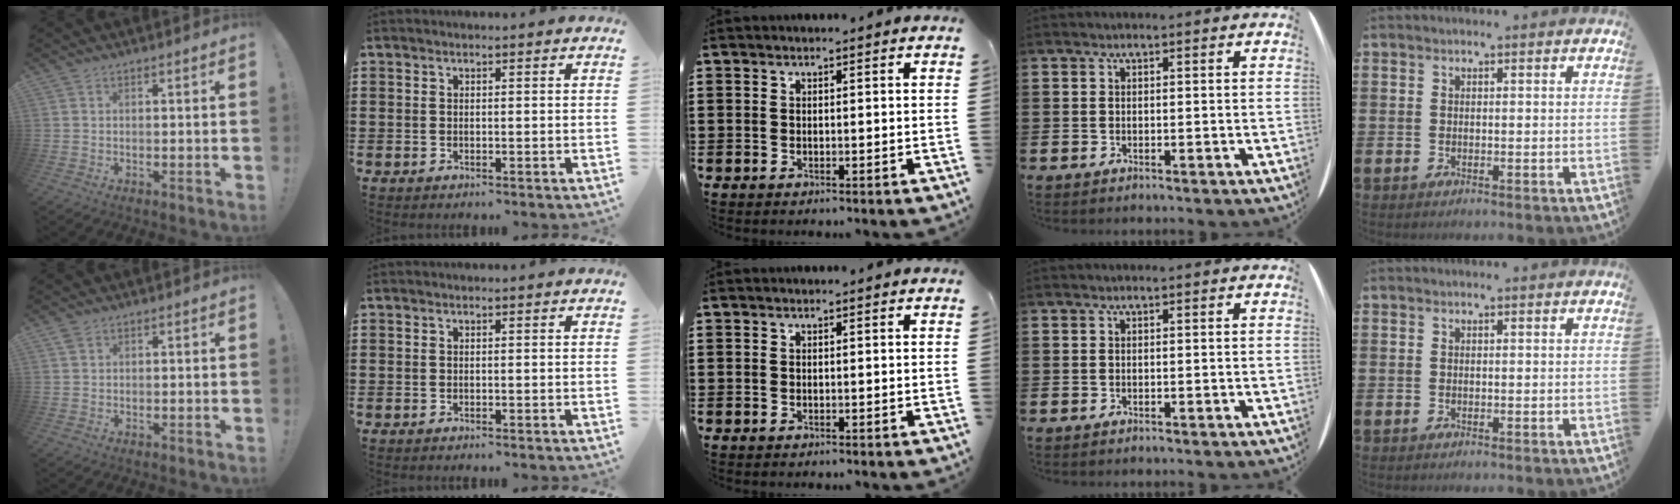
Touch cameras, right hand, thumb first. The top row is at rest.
{"thumb": {"total": 1.4, "force": [0.6, 1.1, 0.7], "torque": [-0.008, 0.001, 0.010]}}